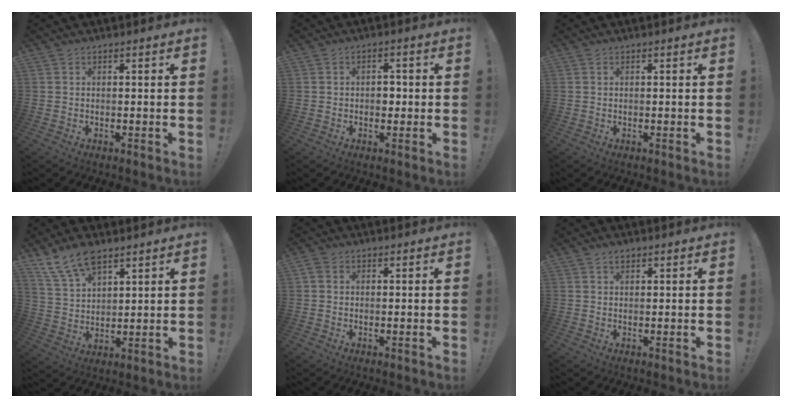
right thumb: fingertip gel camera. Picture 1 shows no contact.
{"total": 2.9, "force": [-0.5, 2.3, 1.8], "torque": [-0.021, 0.005, -0.013]}
{"total": 0.0}
{"total": 10.4, "force": [7.6, 4.9, 5.1], "torque": [-0.101, -0.036, 0.148]}
{"total": 1.5, "force": [0.5, 1.2, 0.7], "torque": [-0.016, 0.005, 0.010]}
{"total": 1.4, "force": [0.9, 0.7, 0.7], "torque": [-0.014, 0.001, 0.017]}